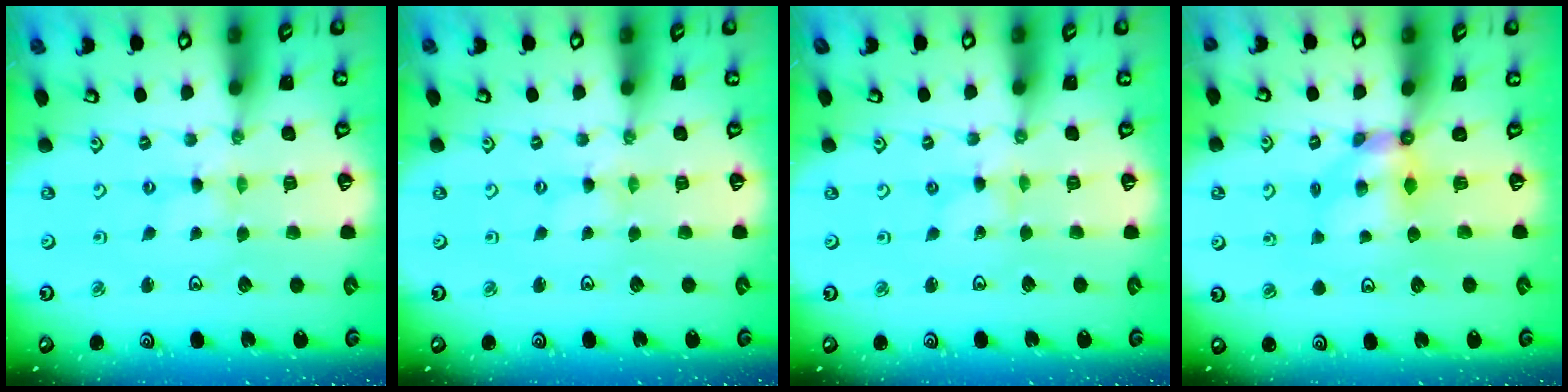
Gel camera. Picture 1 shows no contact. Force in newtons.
{"total": 0.0}
{"total": 0.0}
{"total": 5.3, "press": 5.2, "slide": 0.4}